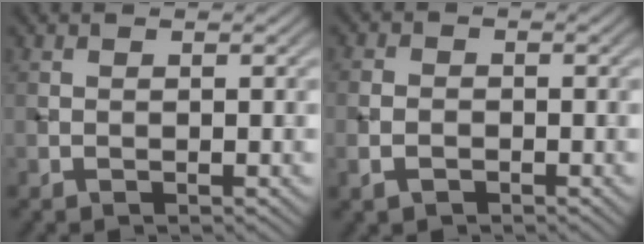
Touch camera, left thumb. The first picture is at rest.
{"total": 2.5, "force": [-1.2, 1.8, 1.4], "torque": [-0.030, -0.003, -0.029]}